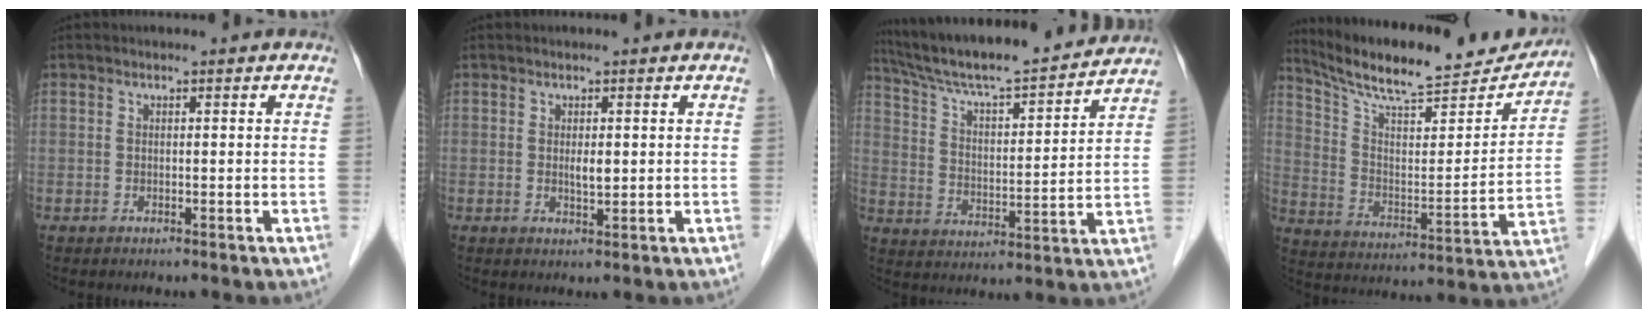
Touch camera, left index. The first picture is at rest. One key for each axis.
{"total": 1.5, "fx": 0.2, "fy": 0.5, "fz": 1.3, "tx": -0.025, "ty": -0.005, "tz": 0.005}
{"total": 19.1, "fx": 17.4, "fy": 1.1, "fz": 7.7, "tx": -0.137, "ty": 0.012, "tz": 0.272}
{"total": 20.3, "fx": 18.8, "fy": 3.0, "fz": 7.2, "tx": -0.126, "ty": -0.023, "tz": 0.283}